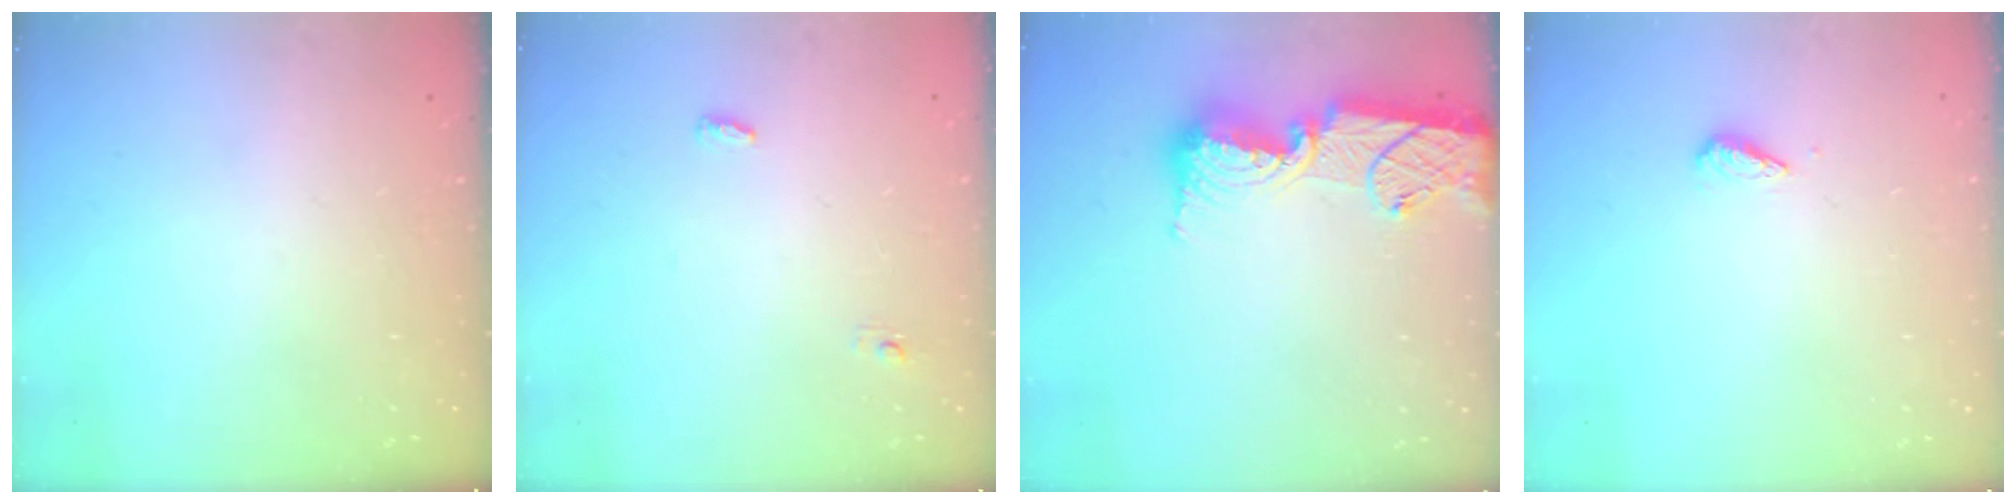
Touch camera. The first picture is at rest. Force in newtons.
{"total": 3.5, "press": 3.4, "slide": 0.9}
{"total": 16.0, "press": 15.9, "slide": 1.4}
{"total": 2.7, "press": 2.7, "slide": 0.6}